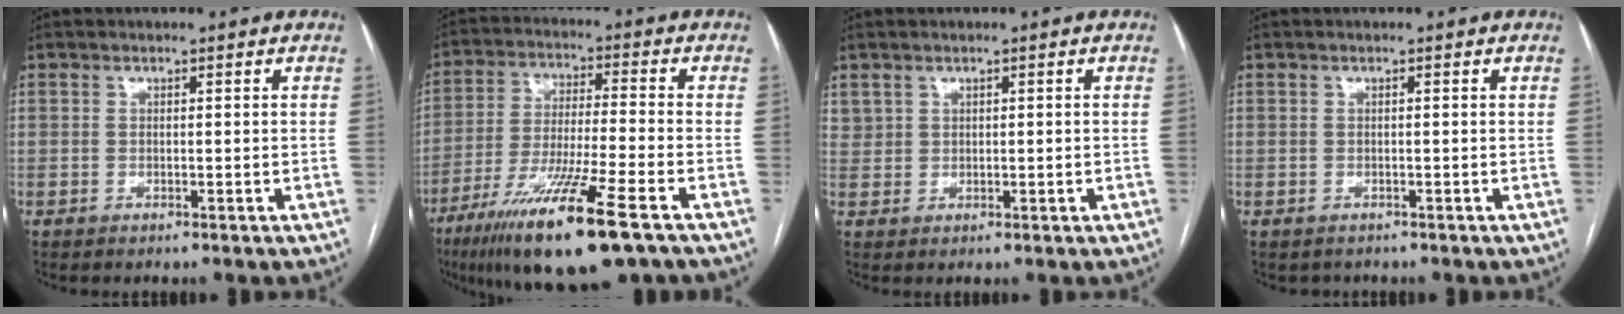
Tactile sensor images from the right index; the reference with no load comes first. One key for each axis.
{"total": 16.7, "fx": -9.8, "fy": 0.7, "fz": 13.6, "tx": -0.256, "ty": -0.047, "tz": -0.170}
{"total": 1.5, "fx": 1.0, "fy": 1.1, "fz": 0.2, "tx": -0.002, "ty": 0.011, "tz": 0.023}
{"total": 0.7, "fx": -0.3, "fy": 0.5, "fz": 0.3, "tx": -0.008, "ty": 0.002, "tz": 0.002}